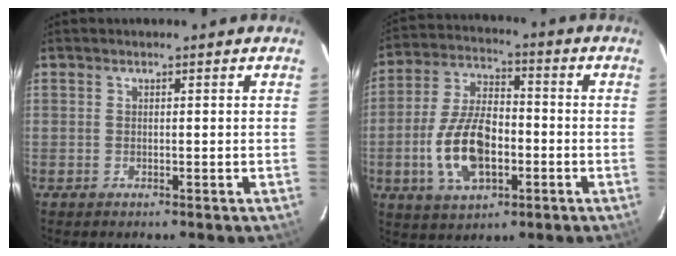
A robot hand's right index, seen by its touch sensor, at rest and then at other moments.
{"total": 14.3, "force": [-3.7, 7.6, 11.5], "torque": [-0.236, 0.008, -0.061]}